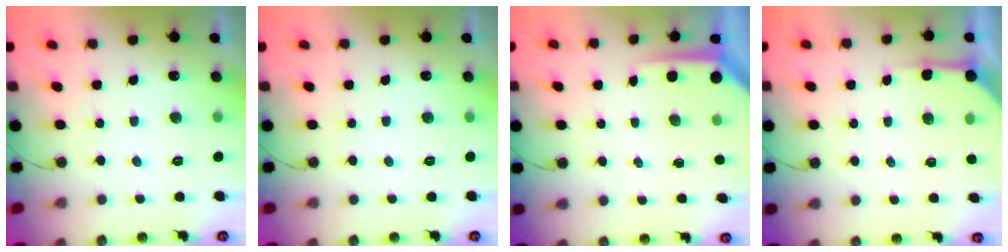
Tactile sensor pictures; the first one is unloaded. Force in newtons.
{"total": 0.0}
{"total": 4.0, "press": 3.9, "slide": 0.3}
{"total": 4.2, "press": 4.2, "slide": 0.4}